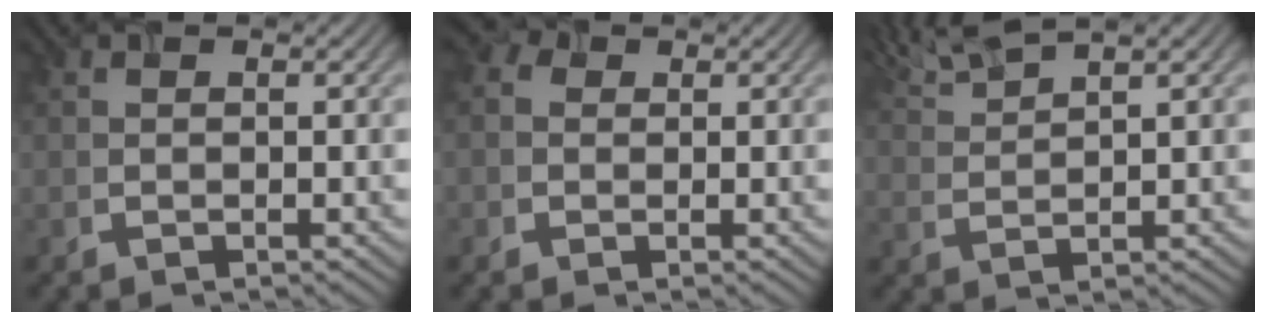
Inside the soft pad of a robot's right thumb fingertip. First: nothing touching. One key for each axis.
{"total": 2.7, "fx": 0.2, "fy": 2.5, "fz": 1.1, "tx": -0.029, "ty": 0.012, "tz": 0.005}
{"total": 4.5, "fx": 3.6, "fy": 0.4, "fz": 2.6, "tx": -0.060, "ty": 0.023, "tz": 0.086}